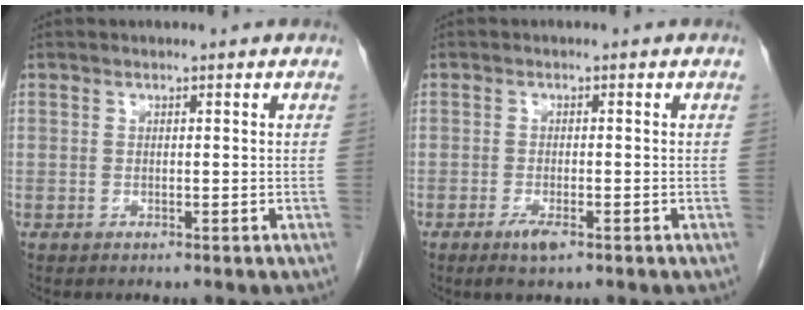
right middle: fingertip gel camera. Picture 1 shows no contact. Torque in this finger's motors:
{"motor_torque": [0.46, -0.25, 0.24, 0.04]}